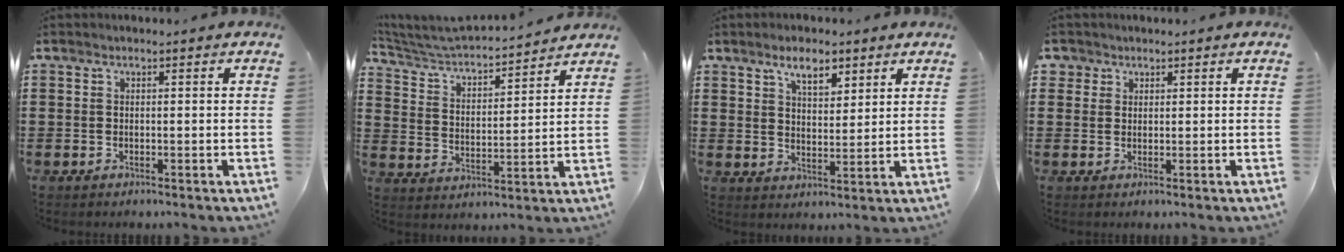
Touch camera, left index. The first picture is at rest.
{"total": 3.8, "force": [3.7, 0.3, 0.8], "torque": [-0.038, -0.033, 0.055]}
{"total": 5.6, "force": [4.0, 2.5, 3.2], "torque": [-0.058, 0.001, 0.068]}
{"total": 1.9, "force": [1.2, 1.5, 0.2], "torque": [-0.012, 0.007, 0.022]}